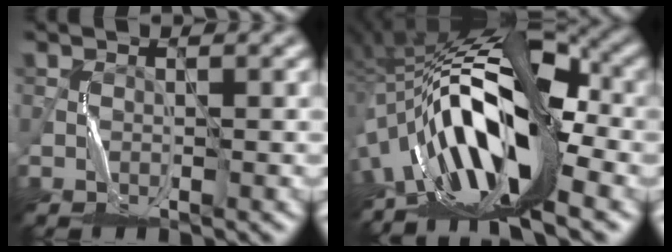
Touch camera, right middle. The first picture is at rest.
{"total": 15.2, "force": [-5.5, 4.9, 13.3], "torque": [-0.207, 0.031, -0.110]}